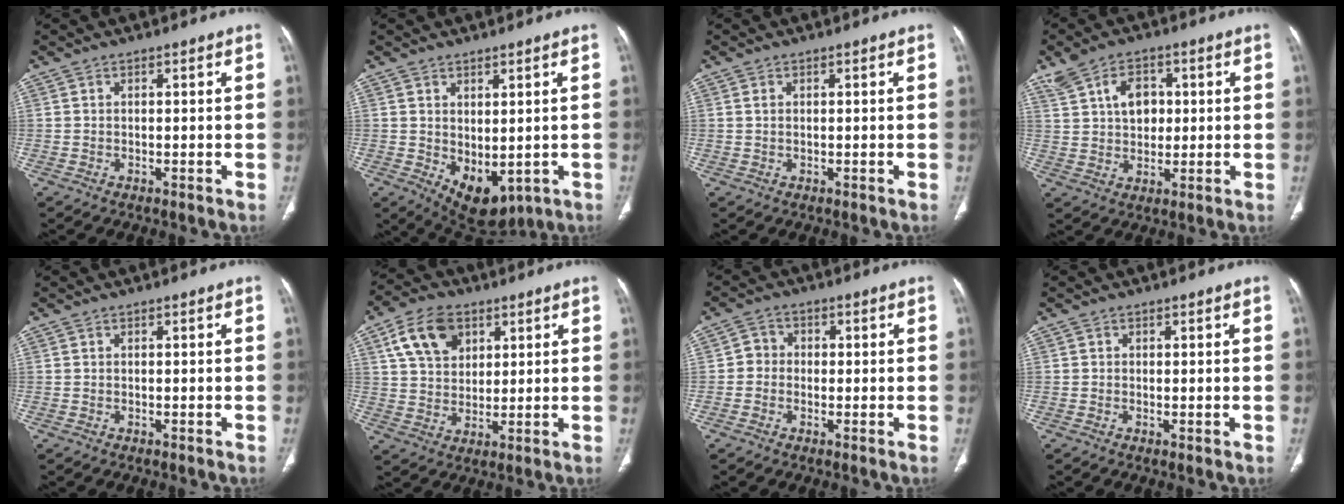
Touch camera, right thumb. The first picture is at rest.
{"total": 8.0, "force": [-0.9, 4.7, 6.4], "torque": [-0.076, -0.008, 0.016]}
{"total": 0.6, "force": [0.2, 0.4, 0.5], "torque": [-0.013, 0.003, 0.004]}
{"total": 7.8, "force": [2.3, 5.4, 5.1], "torque": [-0.064, -0.001, 0.046]}
{"total": 0.0}
{"total": 10.8, "force": [4.8, 7.4, 6.1], "torque": [-0.088, -0.009, 0.090]}
{"total": 3.2, "force": [-0.3, 3.1, 1.0], "torque": [0.006, 0.010, -0.016]}
{"total": 0.0}